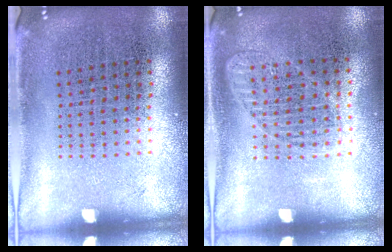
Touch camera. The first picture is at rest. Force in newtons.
{"total": 1.2, "press": 1.1, "slide": 0.3}